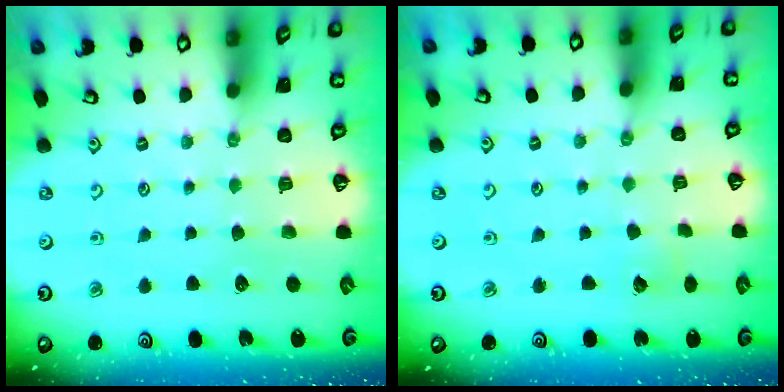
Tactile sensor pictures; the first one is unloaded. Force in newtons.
{"total": 2.8, "press": 2.8, "slide": 0.2}